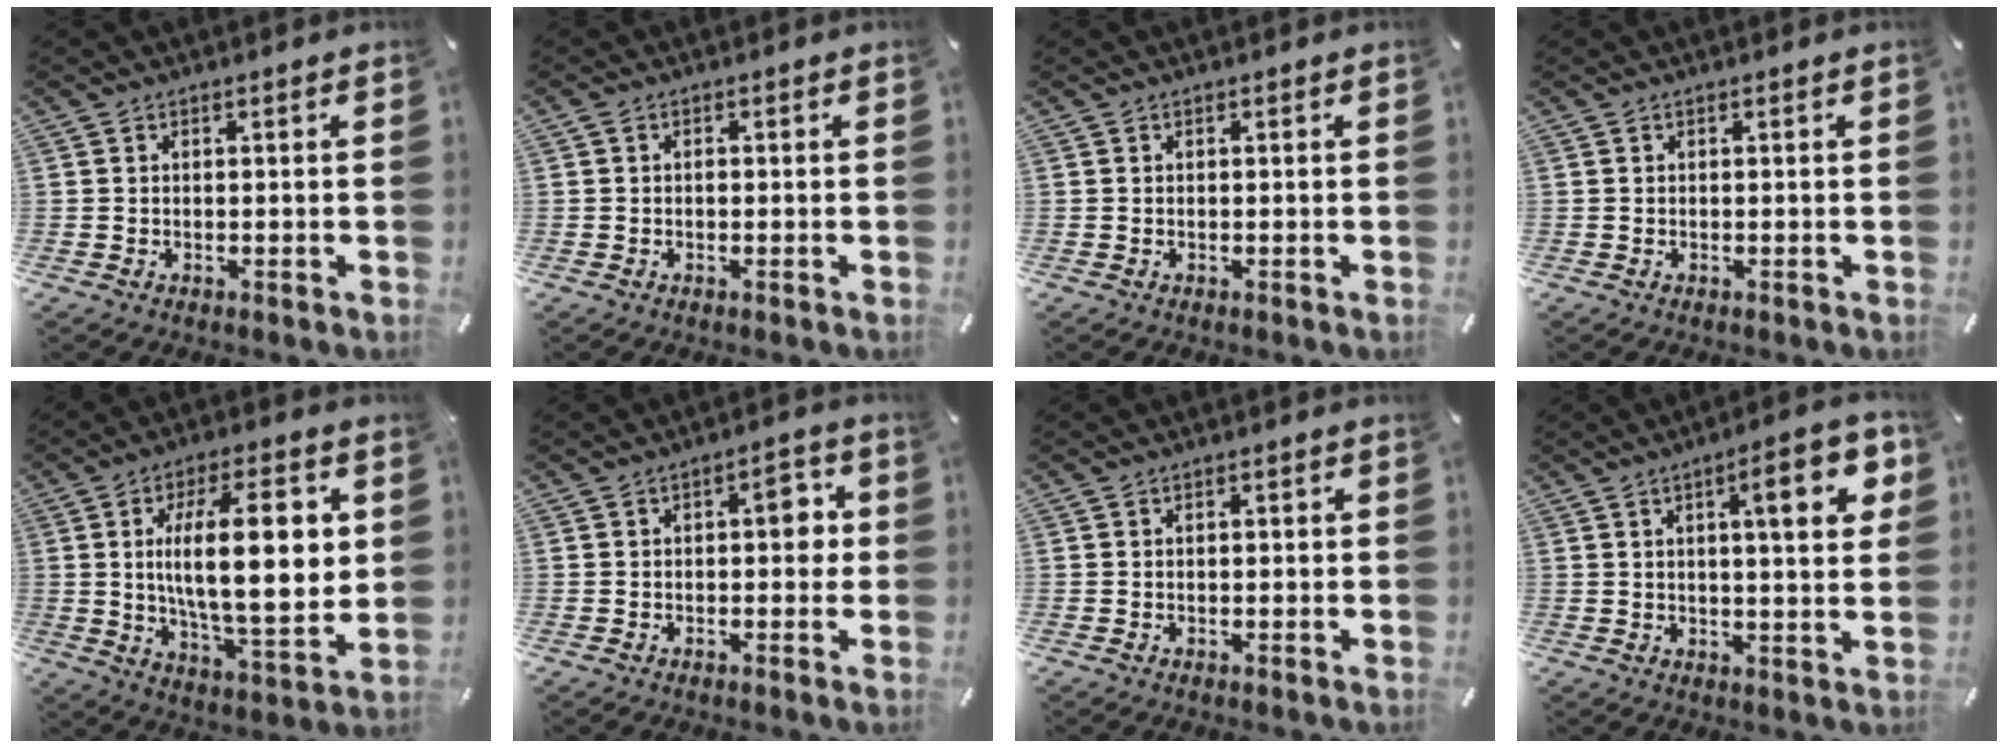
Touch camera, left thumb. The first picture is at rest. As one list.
[{"total": 0.8, "force": [-0.2, 0.6, 0.6], "torque": [-0.012, 0.002, -0.004]}, {"total": 0.0}, {"total": 0.0}, {"total": 21.4, "force": [3.6, 8.1, 19.5], "torque": [-0.321, -0.010, 0.045]}, {"total": 5.5, "force": [0.2, 3.0, 4.6], "torque": [-0.057, 0.005, -0.009]}, {"total": 1.0, "force": [-0.3, 0.5, 0.7], "torque": [-0.013, 0.002, -0.007]}, {"total": 12.6, "force": [4.5, 3.0, 11.3], "torque": [-0.150, -0.014, 0.062]}]